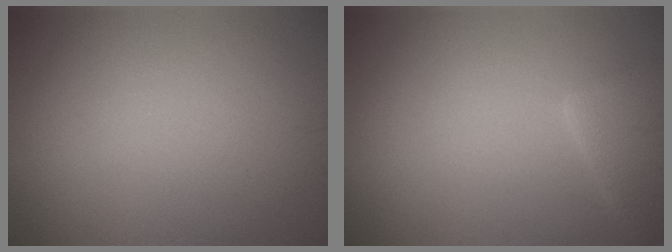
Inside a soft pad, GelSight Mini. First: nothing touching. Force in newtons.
{"total": 3.0, "press": 3.0, "slide": 0.3}